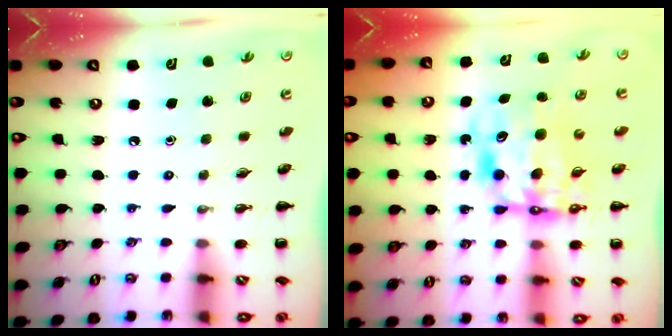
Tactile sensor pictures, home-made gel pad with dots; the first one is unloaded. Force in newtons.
{"total": 10.5, "press": 10.0, "slide": 3.2}